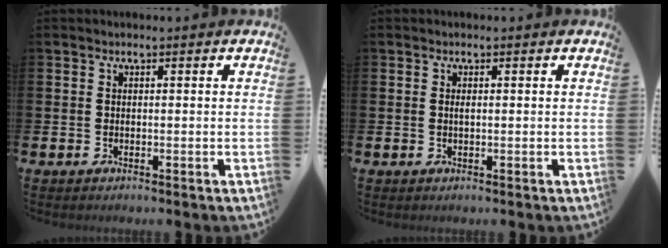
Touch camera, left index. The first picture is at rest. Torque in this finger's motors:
{"motor_torque": [0.10, 0.07, -0.01, 0.00]}